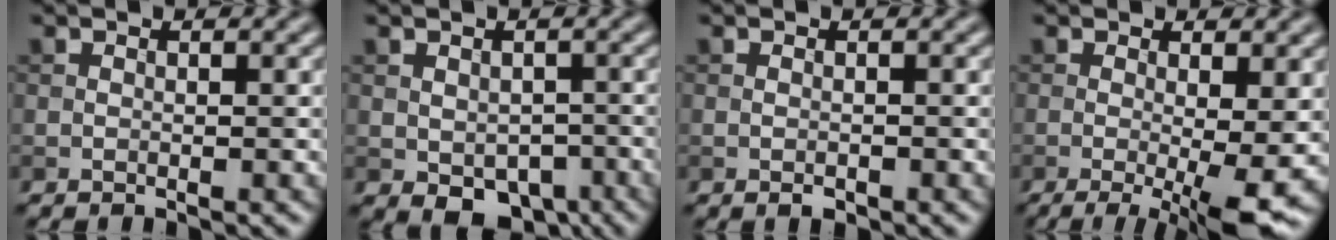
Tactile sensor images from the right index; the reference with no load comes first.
{"total": 5.0, "force": [-2.2, 3.1, 3.2], "torque": [-0.045, -0.015, -0.028]}
{"total": 0.8, "force": [-0.4, 0.3, 0.6], "torque": [-0.011, -0.001, -0.007]}
{"total": 7.9, "force": [-1.8, 1.9, 7.5], "torque": [-0.116, -0.019, -0.021]}